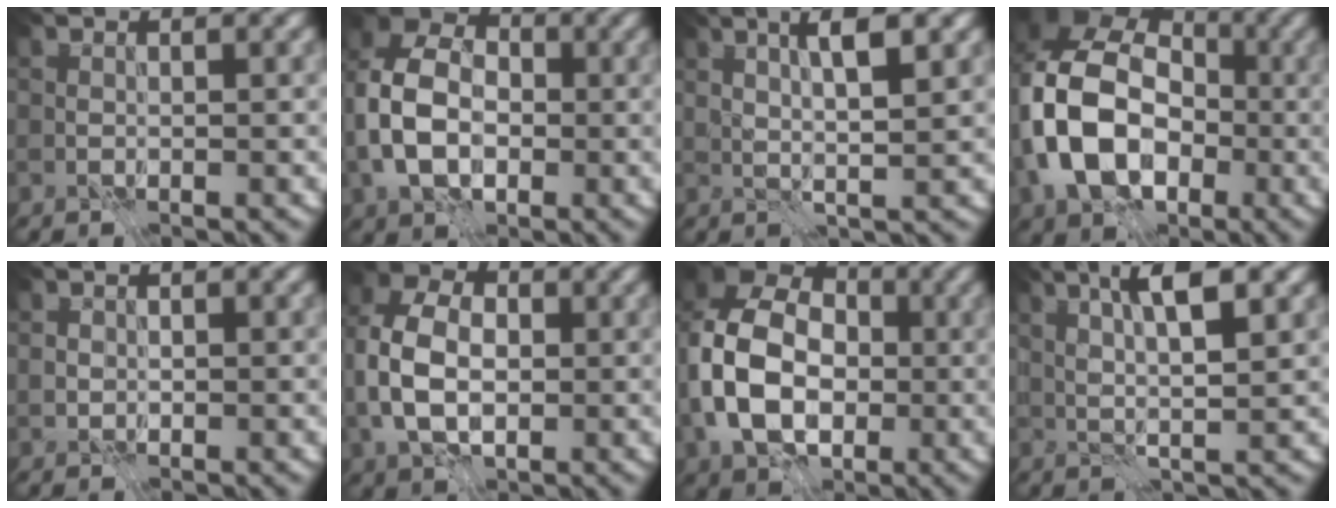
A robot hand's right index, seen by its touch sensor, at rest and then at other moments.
{"total": 9.1, "force": [-1.3, 6.4, 6.2], "torque": [-0.138, 0.006, -0.039]}
{"total": 4.6, "force": [1.8, 0.9, 4.1], "torque": [-0.069, 0.004, 0.030]}
{"total": 13.1, "force": [-2.1, 9.8, 8.4], "torque": [-0.185, -0.009, -0.049]}
{"total": 0.7, "force": [0.0, 0.6, 0.1], "torque": [-0.001, -0.002, -0.001]}
{"total": 7.5, "force": [-0.5, 5.2, 5.4], "torque": [-0.120, 0.005, -0.018]}
{"total": 12.4, "force": [-1.7, 9.0, 8.3], "torque": [-0.197, -0.009, -0.041]}
{"total": 5.3, "force": [2.1, 1.0, 4.8], "torque": [-0.086, 0.003, 0.037]}